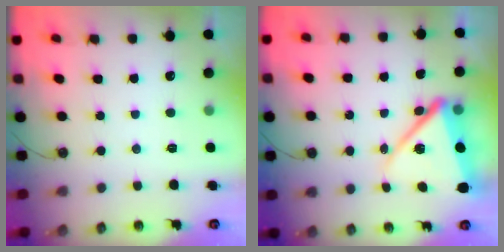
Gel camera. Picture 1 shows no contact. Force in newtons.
{"total": 13.9, "press": 13.9, "slide": 1.3}